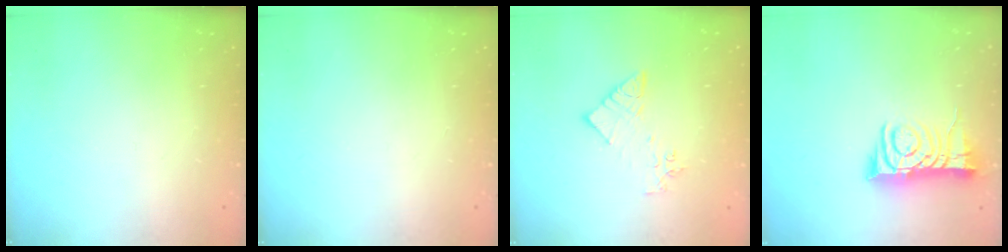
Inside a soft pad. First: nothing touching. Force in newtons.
{"total": 0.0}
{"total": 8.8, "press": 8.8, "slide": 0.7}
{"total": 9.1, "press": 9.1, "slide": 1.2}